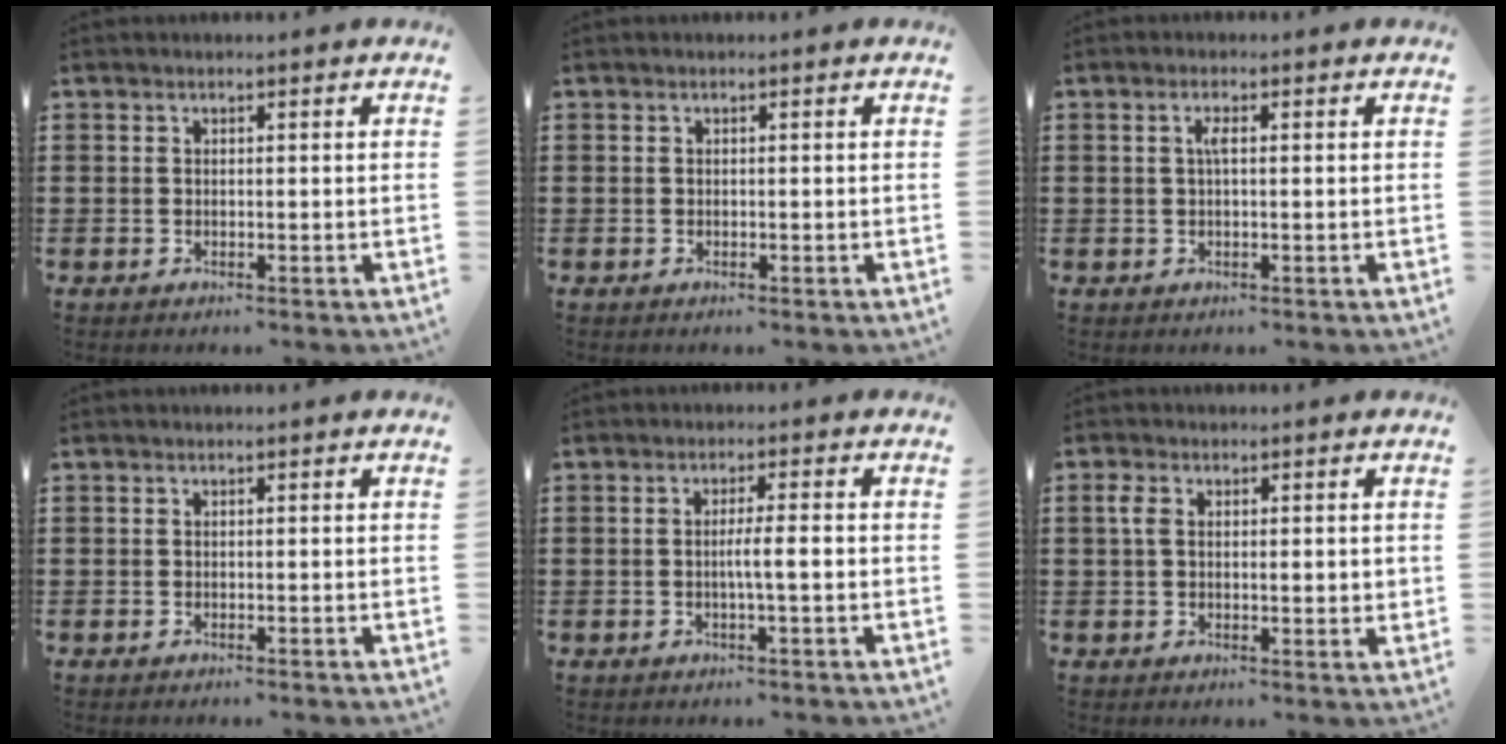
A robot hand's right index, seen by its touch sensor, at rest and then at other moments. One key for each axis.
{"total": 0.0}
{"total": 1.9, "fx": 0.2, "fy": 0.4, "fz": 1.8, "tx": -0.035, "ty": 0.003, "tz": 0.002}
{"total": 0.0}
{"total": 3.4, "fx": -0.5, "fy": 0.1, "fz": 3.3, "tx": -0.058, "ty": -0.004, "tz": -0.011}
{"total": 3.2, "fx": 0.5, "fy": 1.5, "fz": 2.8, "tx": -0.057, "ty": 0.008, "tz": 0.007}